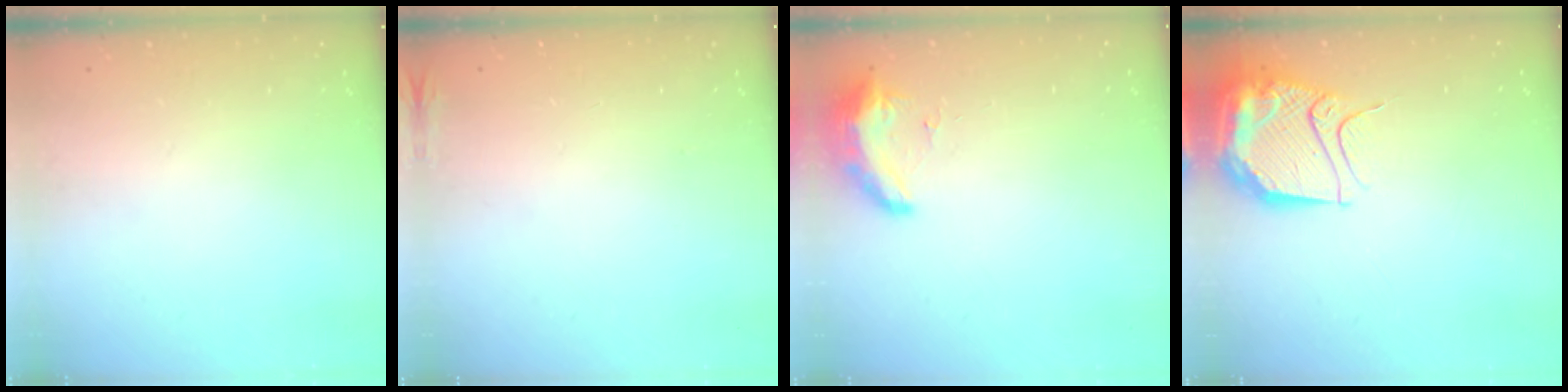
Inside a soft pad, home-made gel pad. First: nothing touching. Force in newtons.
{"total": 6.3, "press": 5.9, "slide": 2.1}
{"total": 9.1, "press": 8.9, "slide": 1.9}
{"total": 14.2, "press": 14.2, "slide": 1.4}